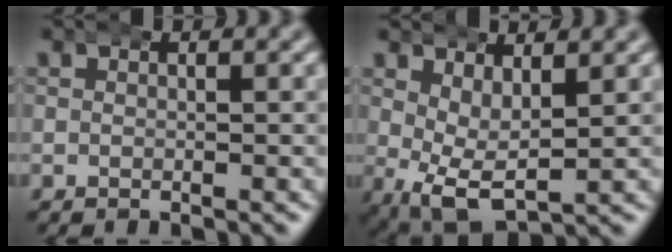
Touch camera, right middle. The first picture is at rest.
{"total": 5.2, "force": [-0.9, 2.8, 4.3], "torque": [-0.085, -0.036, 0.005]}